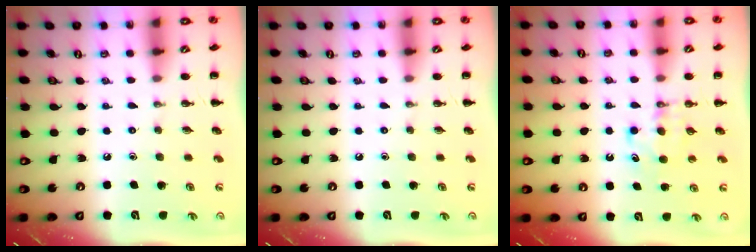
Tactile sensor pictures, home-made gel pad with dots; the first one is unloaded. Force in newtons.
{"total": 0.0}
{"total": 5.5, "press": 5.3, "slide": 1.2}